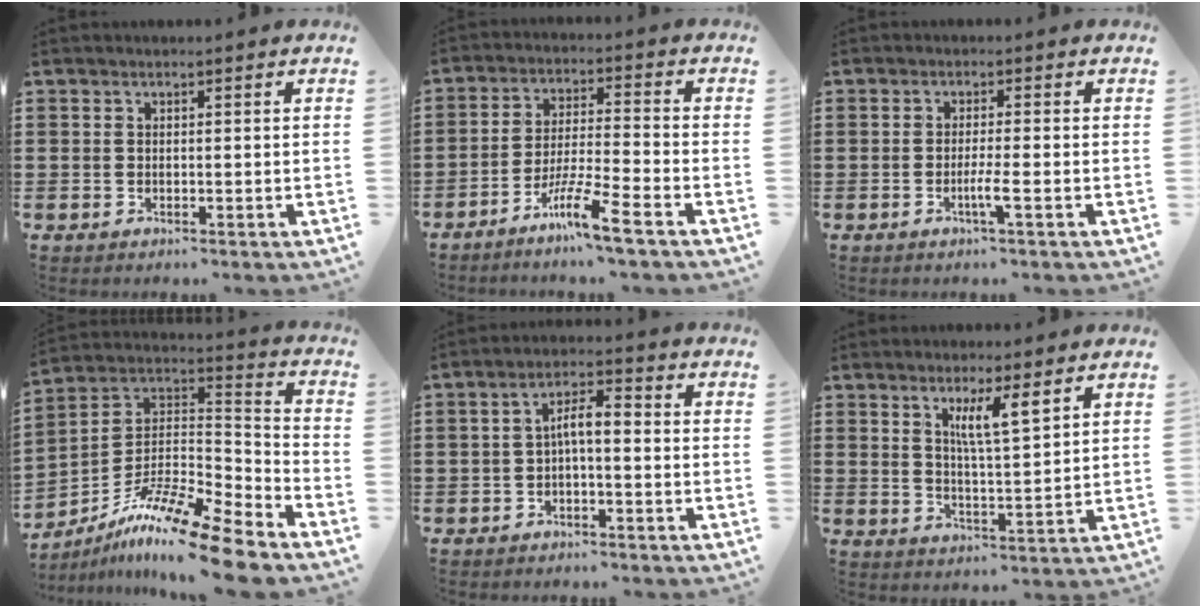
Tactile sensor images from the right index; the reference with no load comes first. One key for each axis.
{"total": 8.2, "fx": -5.9, "fy": 0.0, "fz": 5.7, "tx": -0.120, "ty": -0.008, "tz": -0.116}
{"total": 3.0, "fx": -1.2, "fy": -0.1, "fz": 2.8, "tx": -0.048, "ty": -0.006, "tz": -0.023}
{"total": 13.1, "fx": -10.4, "fy": 1.3, "fz": 7.9, "tx": -0.132, "ty": 0.025, "tz": -0.195}
{"total": 4.2, "fx": -0.7, "fy": 1.3, "fz": 4.0, "tx": -0.082, "ty": 0.010, "tz": -0.019}
{"total": 5.5, "fx": 3.0, "fy": 0.9, "fz": 4.5, "tx": -0.089, "ty": 0.000, "tz": 0.048}